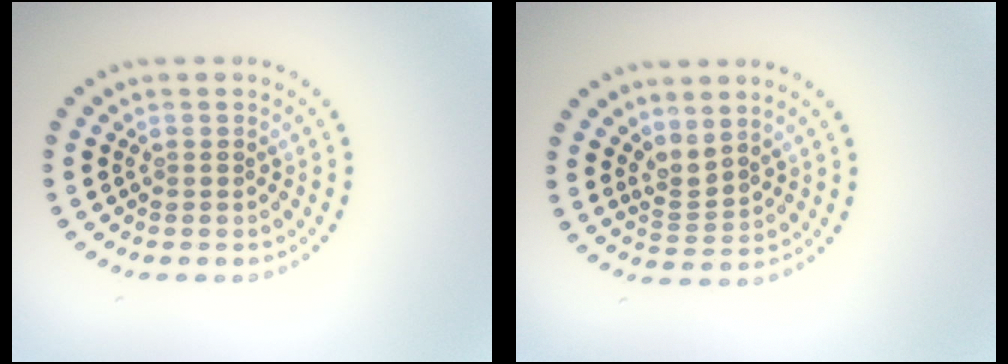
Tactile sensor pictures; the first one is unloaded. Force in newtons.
{"total": 2.2, "press": 1.5, "slide": 1.6}